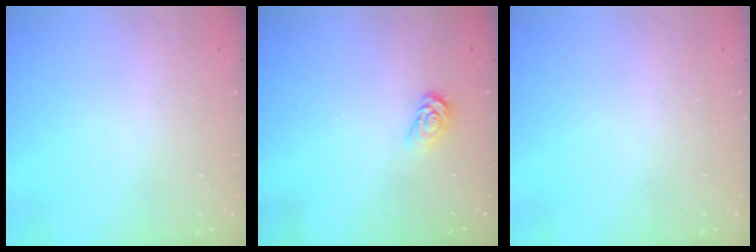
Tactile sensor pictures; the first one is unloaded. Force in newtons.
{"total": 3.4, "press": 3.4, "slide": 0.3}
{"total": 0.0}